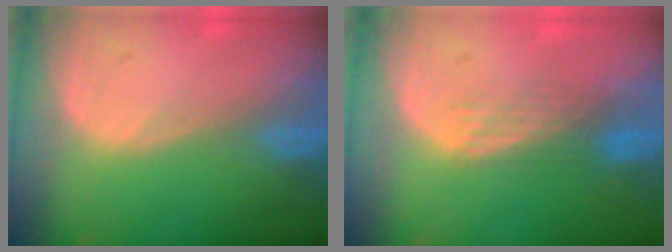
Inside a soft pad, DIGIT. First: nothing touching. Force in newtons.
{"total": 4.0, "press": 3.2, "slide": 2.3}